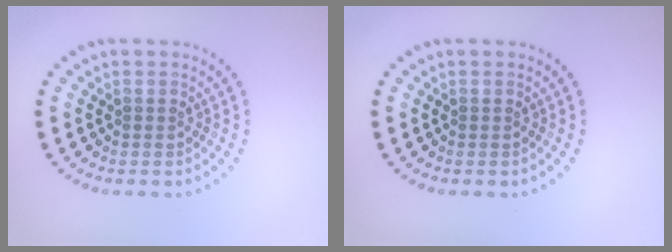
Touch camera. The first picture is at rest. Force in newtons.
{"total": 0.0}